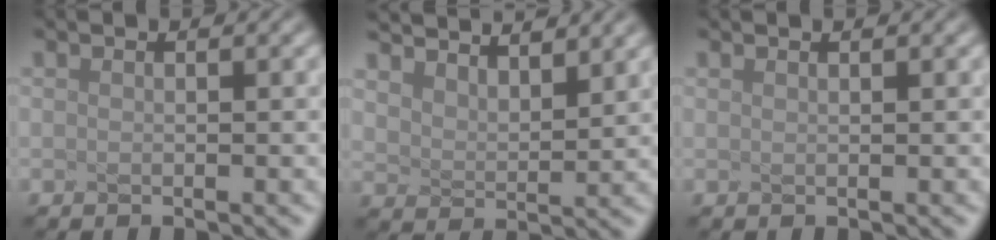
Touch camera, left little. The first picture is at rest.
{"total": 5.2, "force": [4.9, 0.8, 1.5], "torque": [-0.041, 0.007, 0.088]}
{"total": 0.6, "force": [0.5, 0.2, 0.3], "torque": [0.001, 0.009, 0.002]}